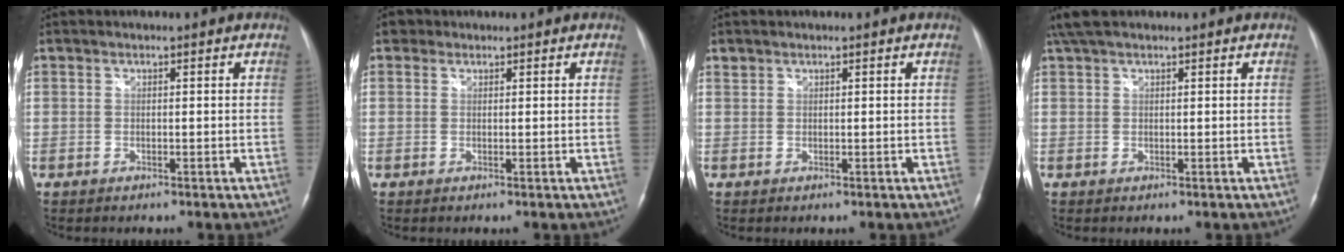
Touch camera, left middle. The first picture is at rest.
{"total": 1.3, "force": [0.7, 1.0, 0.1], "torque": [0.004, 0.008, 0.007]}
{"total": 0.7, "force": [0.6, 0.3, 0.0], "torque": [0.000, 0.006, 0.012]}
{"total": 4.6, "force": [3.6, 1.4, 2.5], "torque": [-0.053, 0.033, 0.069]}